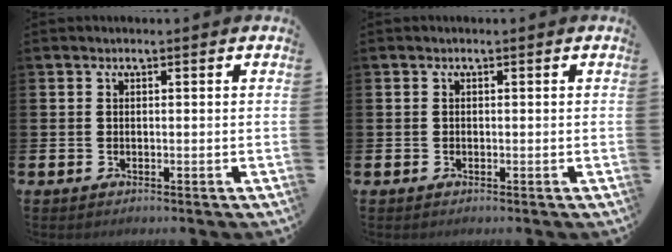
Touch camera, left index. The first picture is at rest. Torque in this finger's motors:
{"motor_torque": [0.05, 0.02, -0.01, 0.01]}